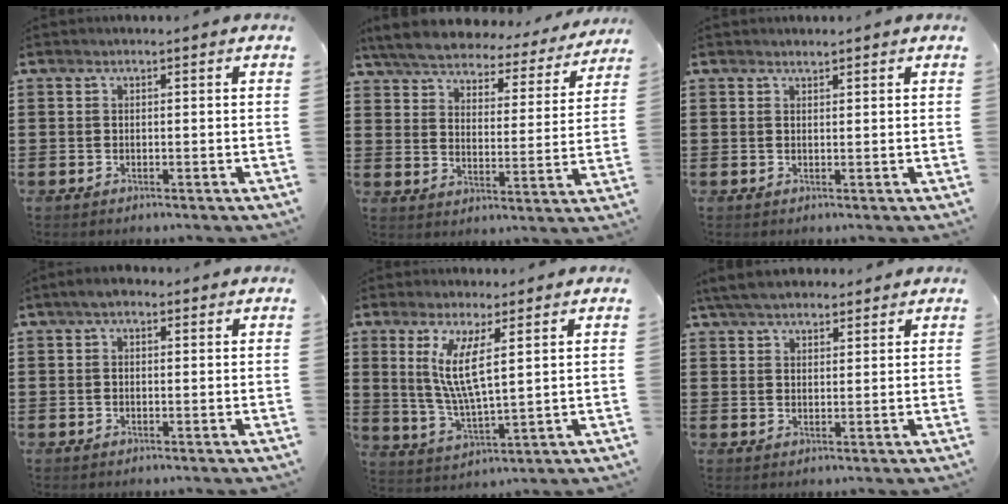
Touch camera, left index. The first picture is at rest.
{"total": 5.3, "force": [5.2, 0.6, 1.0], "torque": [-0.048, -0.035, 0.088]}
{"total": 0.9, "force": [0.9, 0.1, 0.2], "torque": [-0.004, 0.000, 0.017]}
{"total": 1.9, "force": [1.0, 1.0, 1.3], "torque": [-0.029, 0.009, 0.016]}
{"total": 8.2, "force": [3.6, 1.5, 7.2], "torque": [-0.155, -0.009, 0.062]}
{"total": 5.1, "force": [4.5, 1.4, 2.0], "torque": [-0.051, -0.004, 0.085]}